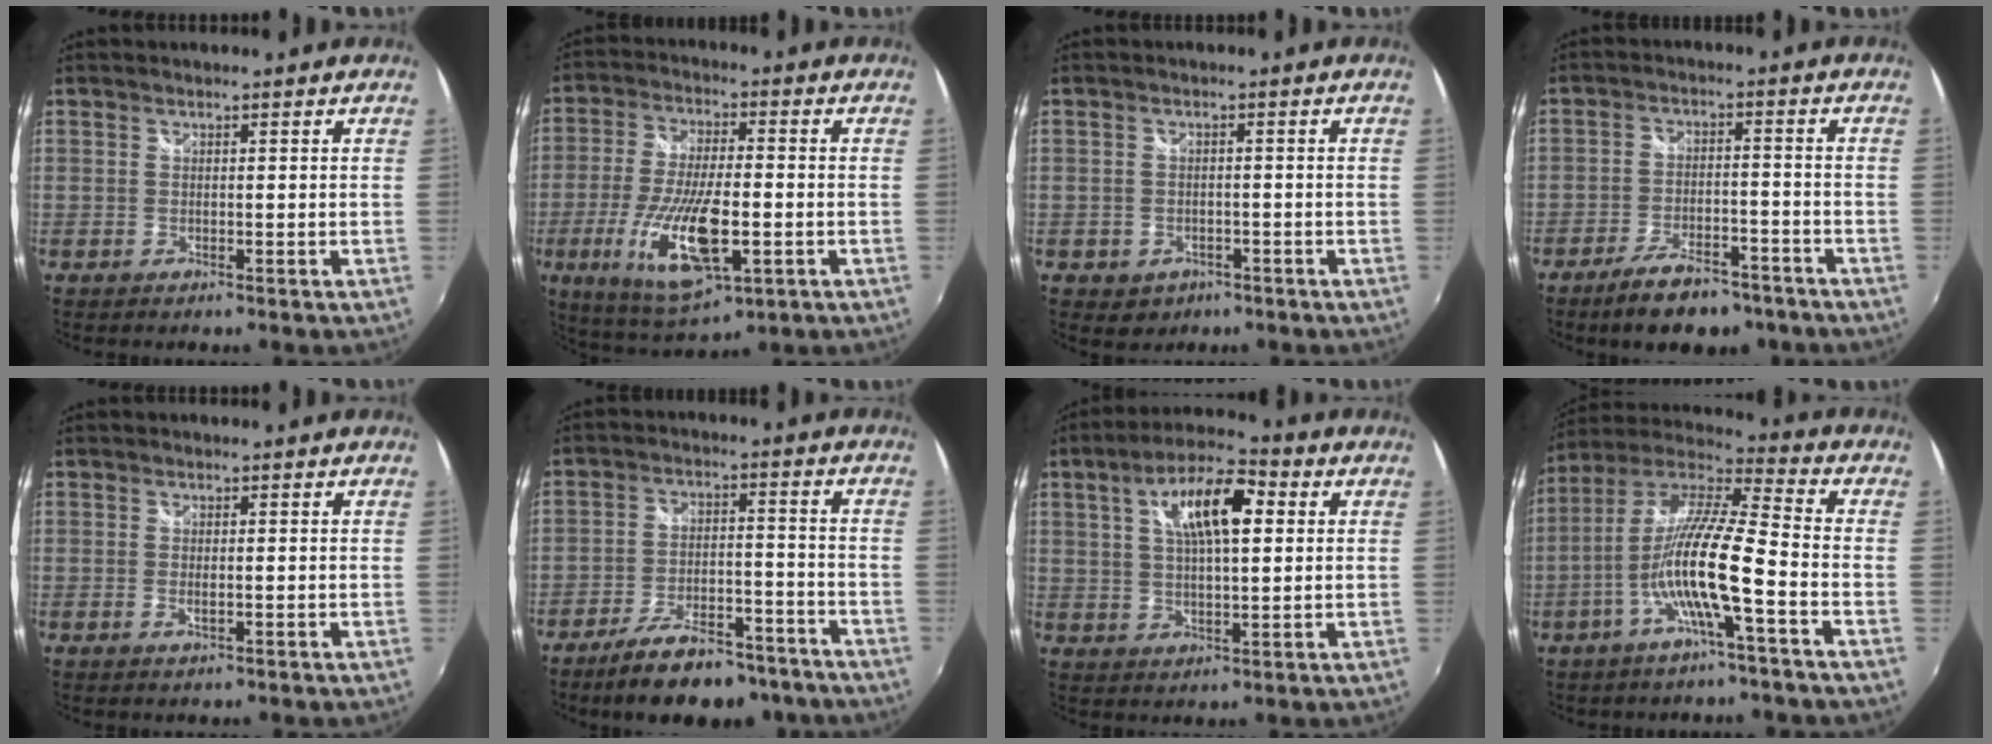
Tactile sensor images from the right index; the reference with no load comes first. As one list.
[{"total": 16.4, "force": [-4.7, 5.6, 14.6], "torque": [-0.296, -0.027, -0.082]}, {"total": 4.0, "force": [-1.8, 3.3, 1.1], "torque": [-0.033, 0.002, -0.019]}, {"total": 11.2, "force": [-8.5, 4.2, 6.0], "torque": [-0.126, -0.002, -0.131]}, {"total": 1.4, "force": [-0.4, 0.5, 1.2], "torque": [-0.024, -0.002, -0.007]}, {"total": 15.6, "force": [-12.4, 5.6, 7.7], "torque": [-0.145, 0.002, -0.177]}, {"total": 11.9, "force": [3.5, 4.3, 10.6], "torque": [-0.185, 0.023, 0.056]}, {"total": 14.6, "force": [-4.9, 1.1, 13.7], "torque": [-0.253, -0.003, -0.098]}]